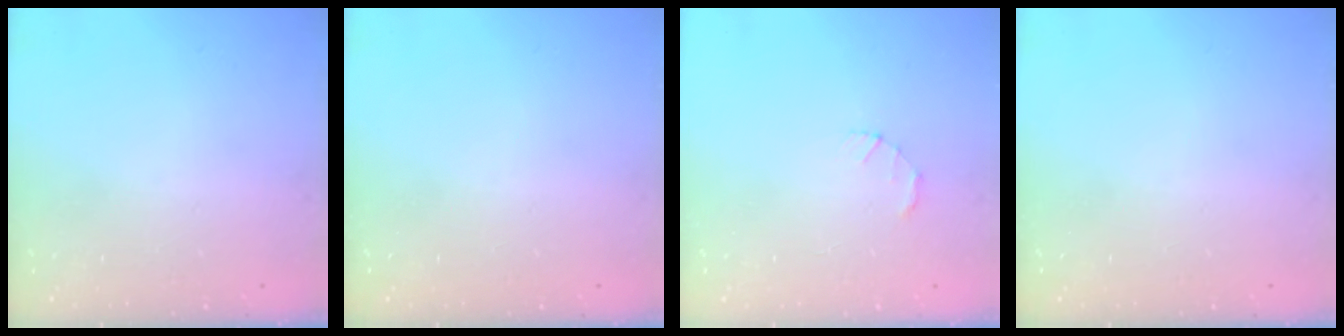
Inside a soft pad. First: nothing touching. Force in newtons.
{"total": 0.0}
{"total": 1.4, "press": 1.3, "slide": 0.3}
{"total": 0.0}